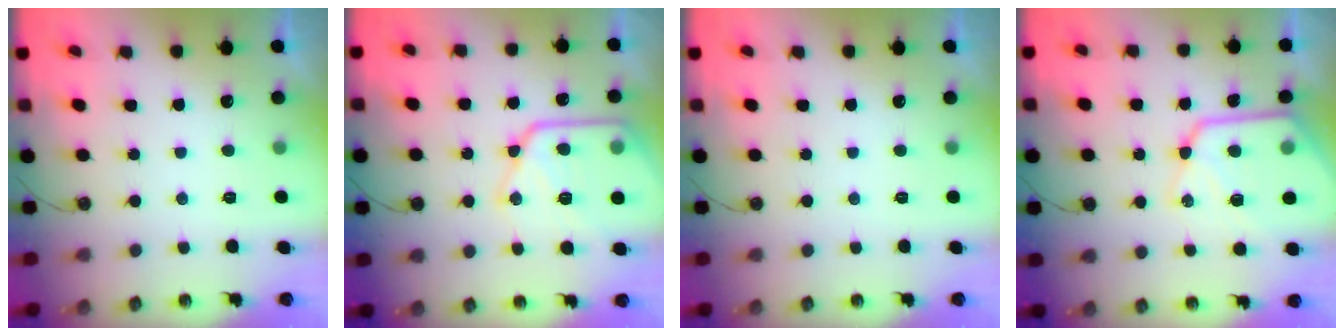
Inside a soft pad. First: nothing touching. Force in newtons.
{"total": 16.3, "press": 16.3, "slide": 1.0}
{"total": 0.0}
{"total": 15.6, "press": 15.6, "slide": 0.9}